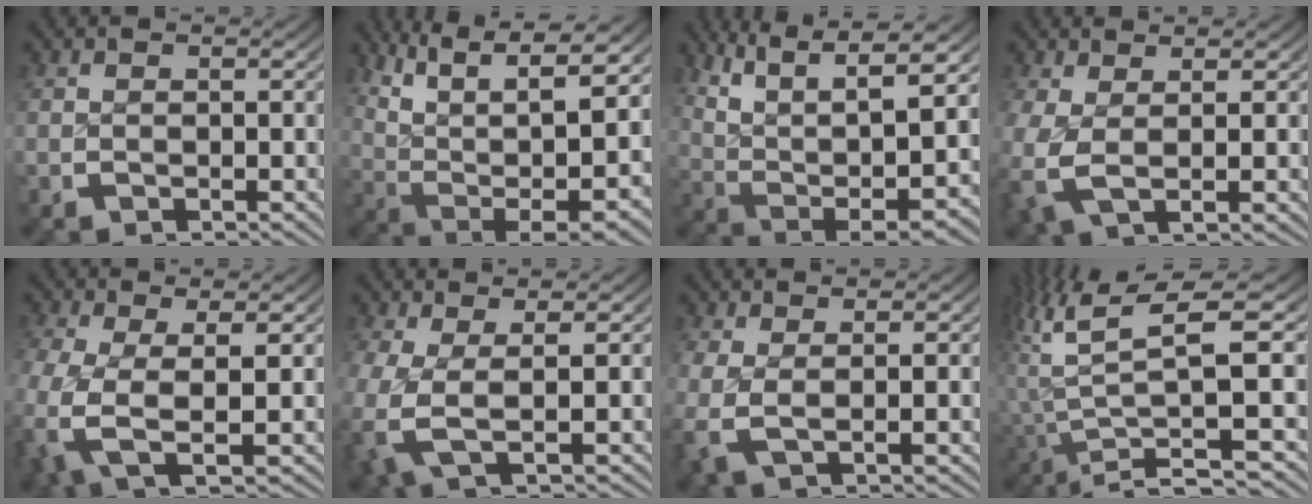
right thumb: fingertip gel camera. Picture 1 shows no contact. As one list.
[{"total": 17.0, "force": [1.2, 11.3, 12.7], "torque": [-0.230, -0.050, 0.036]}, {"total": 14.8, "force": [1.3, 9.7, 11.2], "torque": [-0.217, -0.049, 0.037]}, {"total": 4.0, "force": [0.6, 1.8, 3.5], "torque": [-0.090, -0.016, 0.022]}, {"total": 7.0, "force": [-0.1, 3.4, 6.1], "torque": [-0.166, -0.032, 0.014]}, {"total": 5.3, "force": [0.3, 2.3, 4.7], "torque": [-0.129, -0.023, 0.019]}, {"total": 3.5, "force": [0.4, 1.7, 3.1], "torque": [-0.085, -0.016, 0.018]}, {"total": 11.7, "force": [1.3, 5.6, 10.2], "torque": [-0.191, -0.011, 0.029]}]